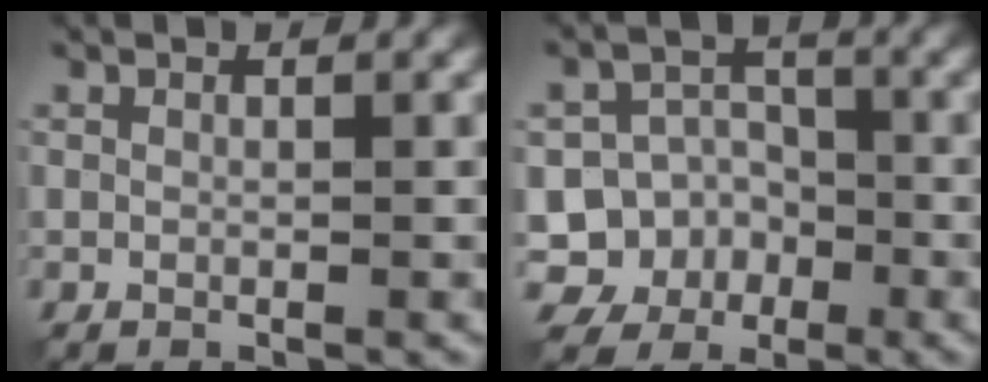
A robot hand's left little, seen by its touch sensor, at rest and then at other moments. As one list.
[{"total": 7.2, "force": [-3.1, 6.4, 1.4], "torque": [-0.005, 0.000, -0.066]}]